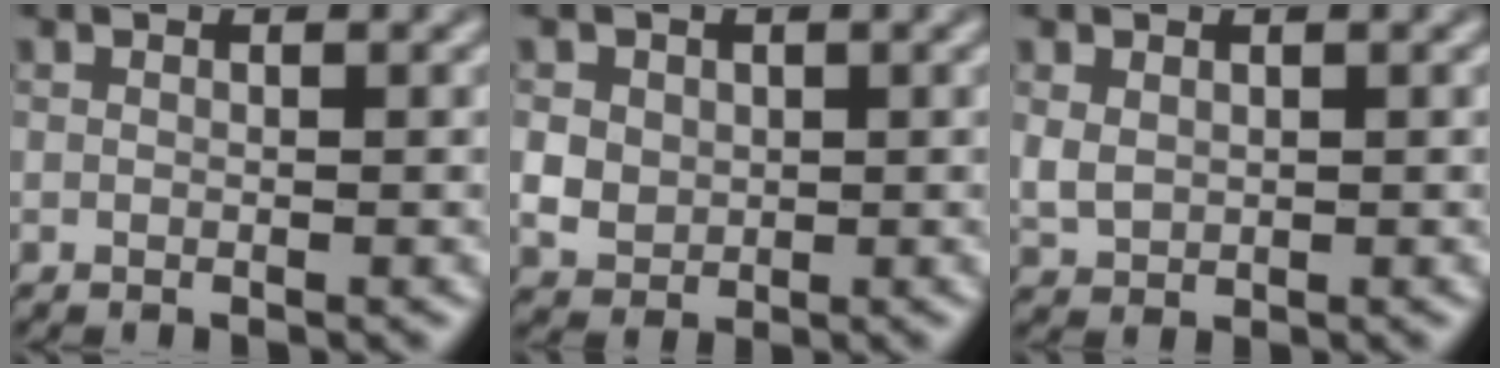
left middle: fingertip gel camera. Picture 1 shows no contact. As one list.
[{"total": 3.5, "force": [0.8, 3.0, 1.6], "torque": [-0.034, 0.009, 0.015]}, {"total": 1.6, "force": [0.4, 1.2, 1.0], "torque": [-0.025, -0.001, 0.012]}]